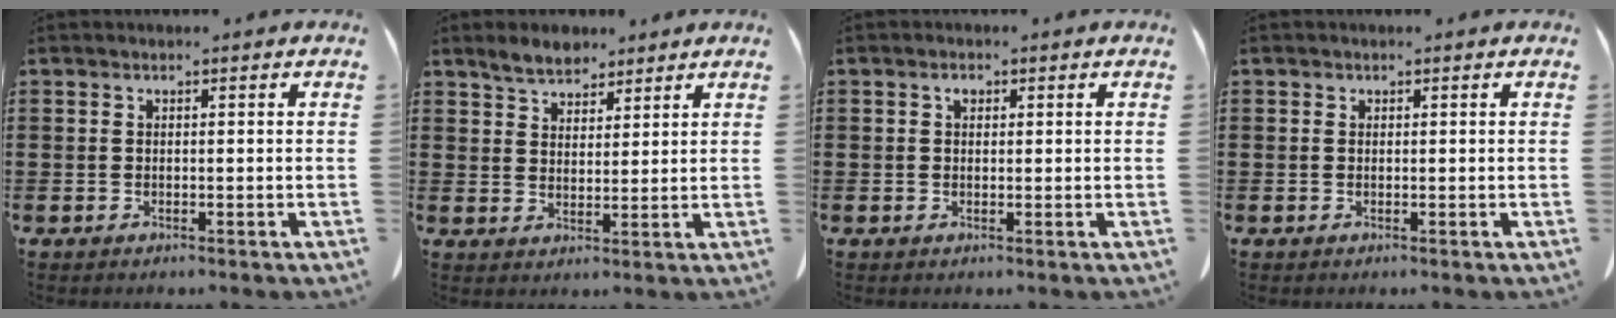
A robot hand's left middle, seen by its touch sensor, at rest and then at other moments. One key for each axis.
{"total": 4.5, "fx": 3.9, "fy": 2.0, "fz": 1.0, "tx": -0.033, "ty": 0.000, "tz": 0.074}
{"total": 1.2, "fx": 0.5, "fy": 0.8, "fz": 0.9, "tx": -0.011, "ty": 0.003, "tz": 0.006}
{"total": 0.0}